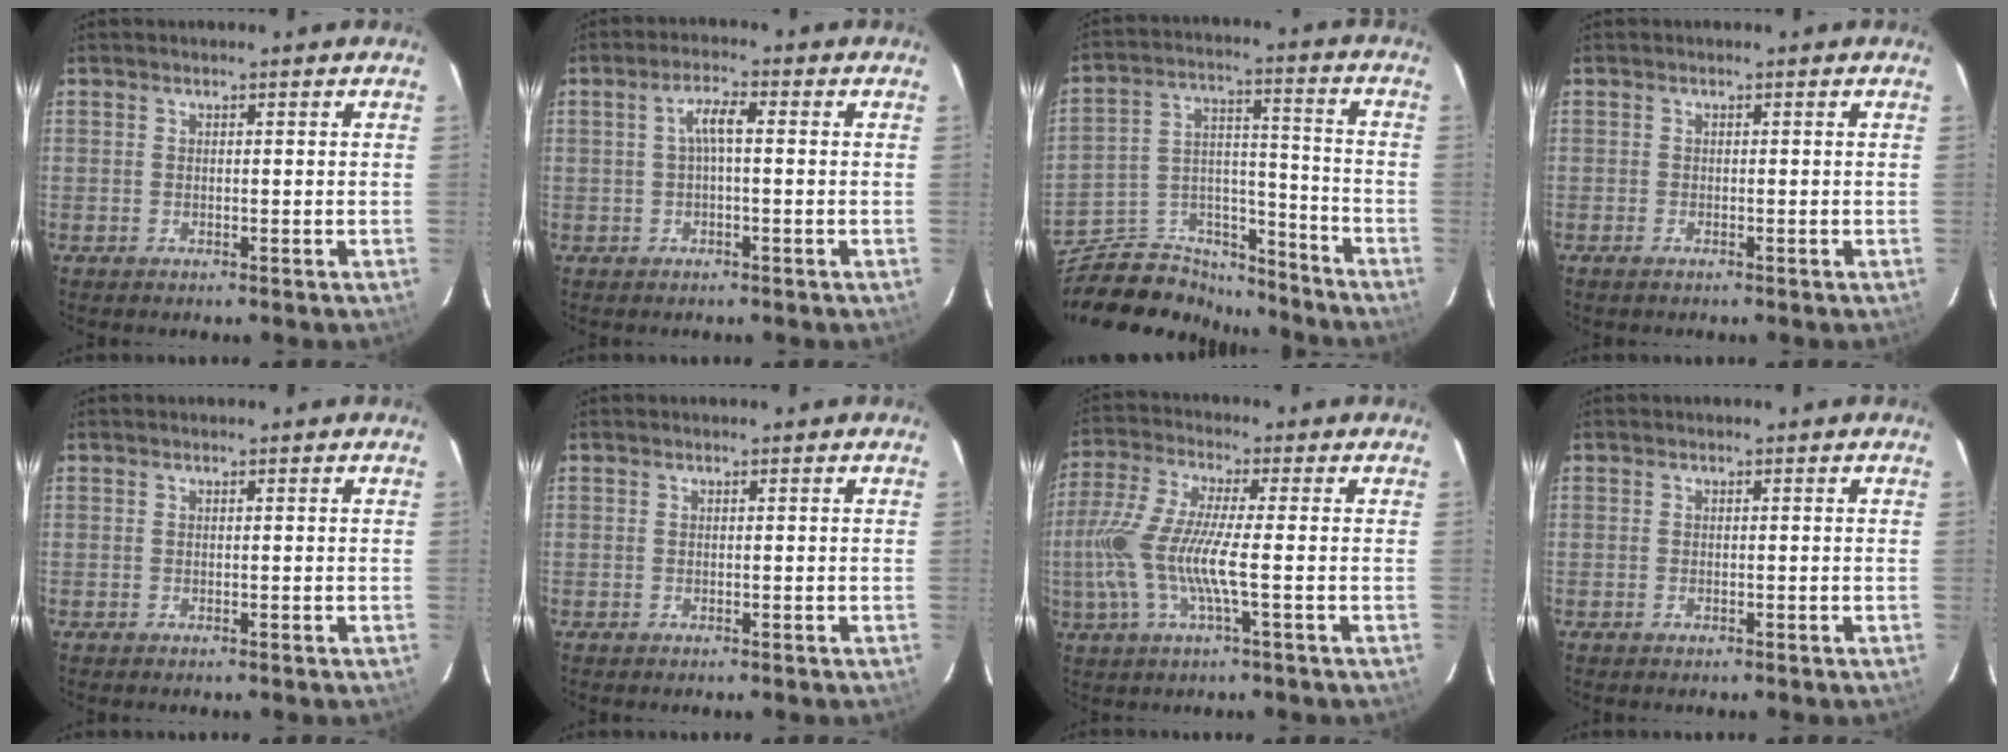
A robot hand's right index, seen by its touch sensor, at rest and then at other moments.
{"total": 3.4, "force": [0.1, 0.7, 3.3], "torque": [-0.066, 0.010, 0.003]}
{"total": 16.7, "force": [-14.5, 7.0, 4.7], "torque": [-0.096, 0.054, -0.229]}
{"total": 0.9, "force": [-0.7, 0.4, 0.4], "torque": [-0.009, -0.004, -0.016]}
{"total": 0.0}
{"total": 0.0}
{"total": 12.2, "force": [-2.4, 1.1, 11.9], "torque": [-0.248, -0.006, -0.047]}
{"total": 0.5, "force": [-0.2, 0.3, 0.3], "torque": [-0.006, 0.001, -0.003]}